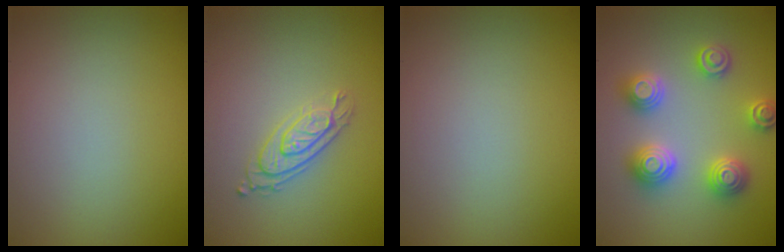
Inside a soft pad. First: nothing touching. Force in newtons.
{"total": 2.8, "press": 2.2, "slide": 1.7}
{"total": 0.0}
{"total": 4.8, "press": 4.8, "slide": 0.6}